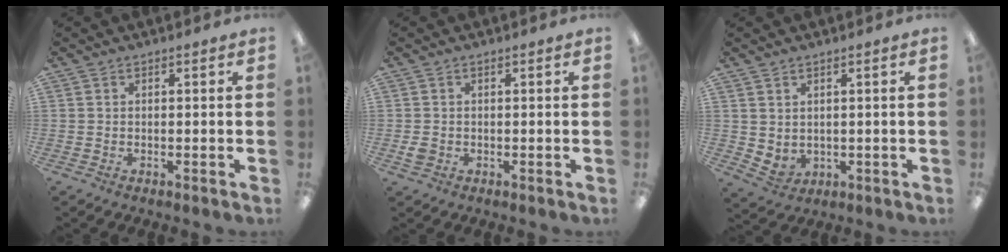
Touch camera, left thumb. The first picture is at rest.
{"total": 1.8, "force": [-0.2, 1.5, 0.9], "torque": [-0.015, 0.004, -0.004]}
{"total": 2.7, "force": [2.0, 1.7, 0.8], "torque": [-0.019, -0.012, 0.039]}